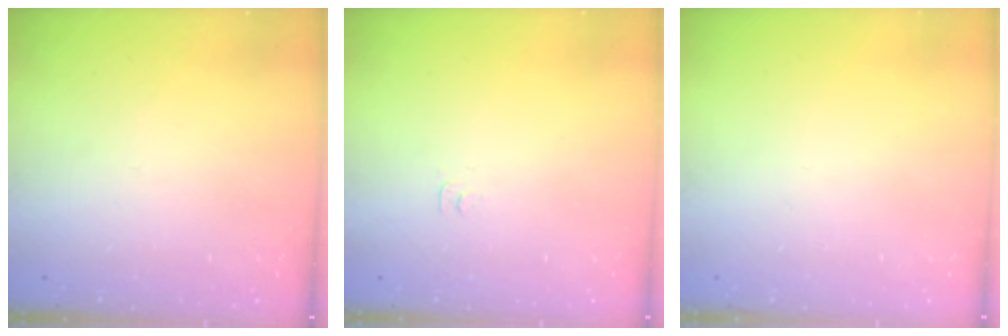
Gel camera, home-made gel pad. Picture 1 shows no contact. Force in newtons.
{"total": 5.4, "press": 5.4, "slide": 0.8}
{"total": 1.6, "press": 1.5, "slide": 0.1}